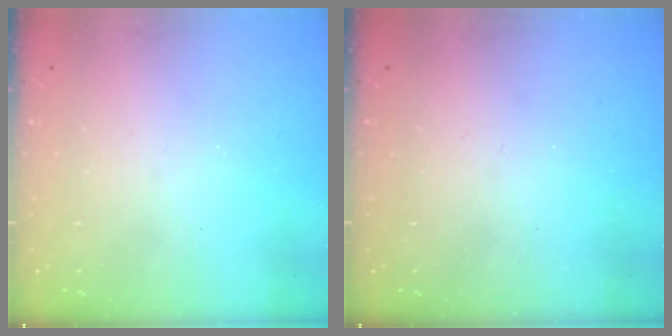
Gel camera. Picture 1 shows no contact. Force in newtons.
{"total": 0.0}